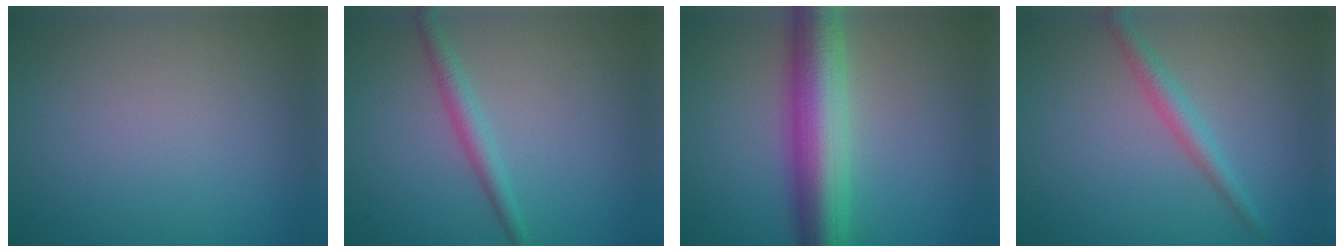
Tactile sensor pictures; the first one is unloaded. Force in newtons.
{"total": 2.2, "press": 2.1, "slide": 0.0}
{"total": 8.7, "press": 8.7, "slide": 0.2}
{"total": 2.2, "press": 2.2, "slide": 0.0}